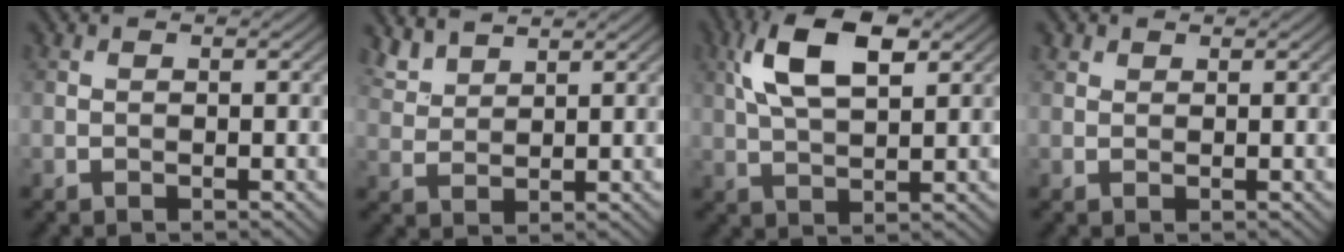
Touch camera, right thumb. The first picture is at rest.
{"total": 4.1, "force": [3.6, 1.2, 1.5], "torque": [-0.044, 0.001, 0.086]}
{"total": 9.2, "force": [3.7, 3.8, 7.5], "torque": [-0.158, 0.017, 0.069]}
{"total": 1.2, "force": [0.9, 0.8, 0.3], "torque": [-0.003, 0.003, 0.018]}